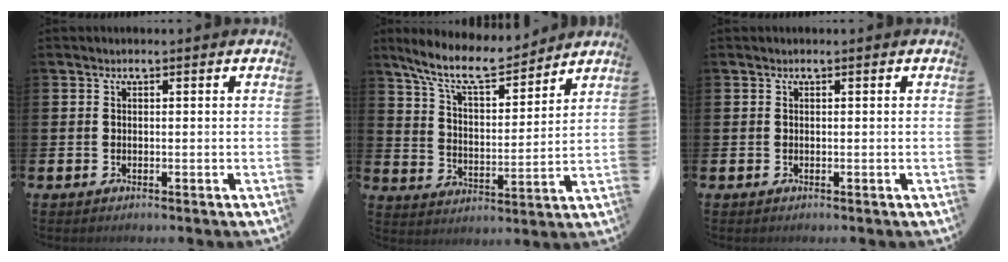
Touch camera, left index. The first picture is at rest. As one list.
[{"total": 9.6, "force": [8.6, 2.3, 3.6], "torque": [-0.099, -0.049, 0.153]}, {"total": 0.0}]